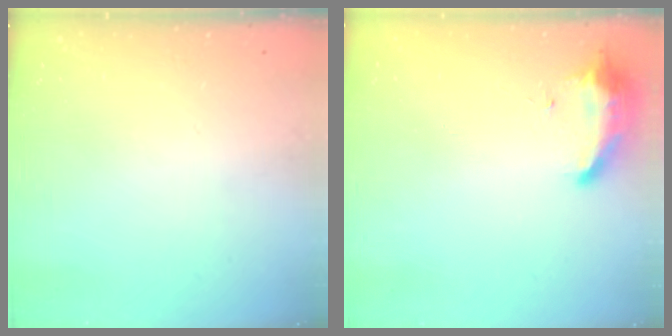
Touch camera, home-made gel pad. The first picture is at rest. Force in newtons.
{"total": 8.2, "press": 8.2, "slide": 0.4}